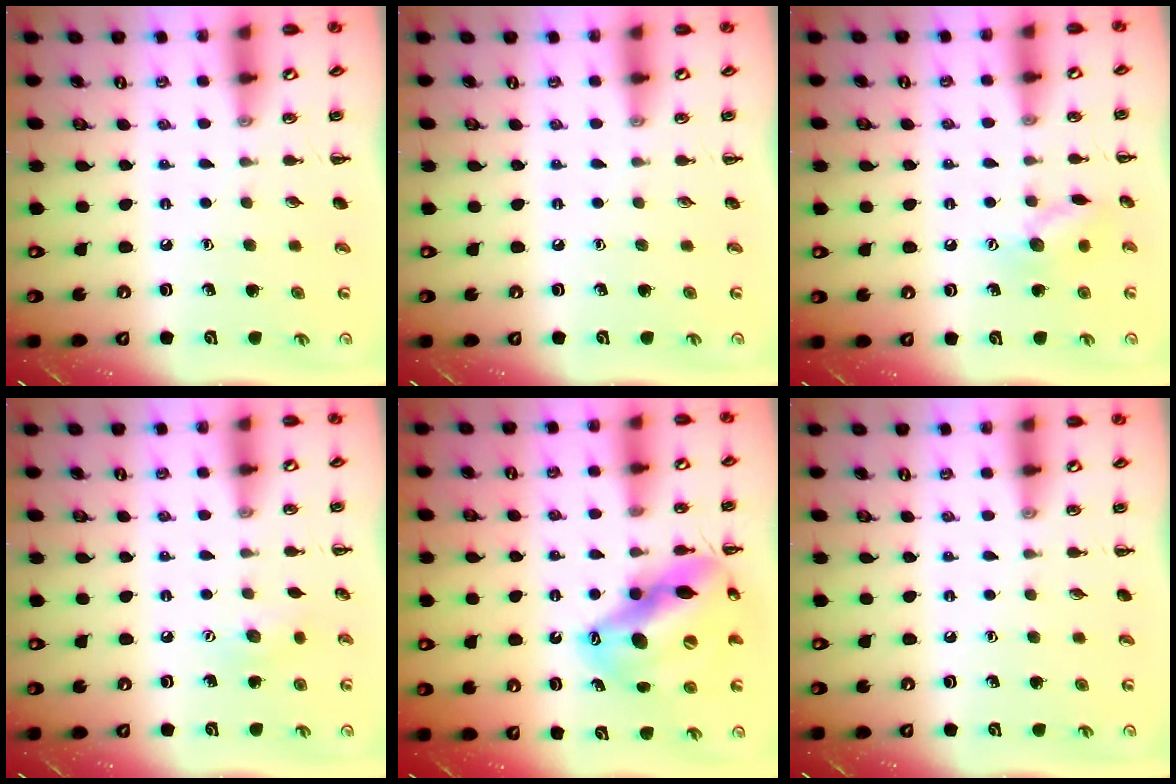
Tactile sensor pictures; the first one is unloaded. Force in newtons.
{"total": 0.0}
{"total": 9.1, "press": 9.1, "slide": 0.7}
{"total": 6.1, "press": 6.0, "slide": 1.5}
{"total": 18.4, "press": 17.7, "slide": 5.1}
{"total": 0.0}